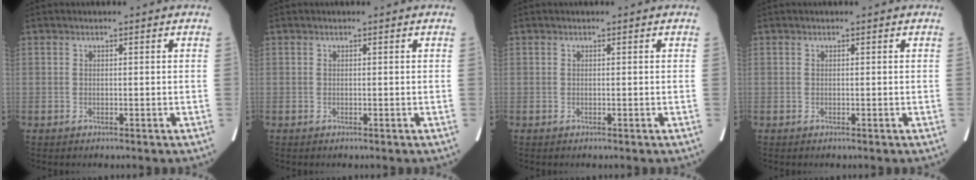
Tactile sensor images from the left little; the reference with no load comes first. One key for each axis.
{"total": 0.0}
{"total": 0.0}
{"total": 0.0}